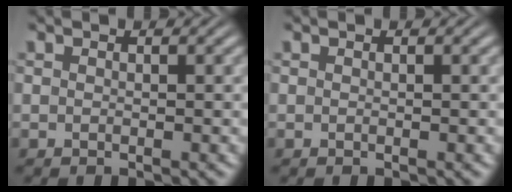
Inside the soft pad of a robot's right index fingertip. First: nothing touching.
{"total": 0.0}